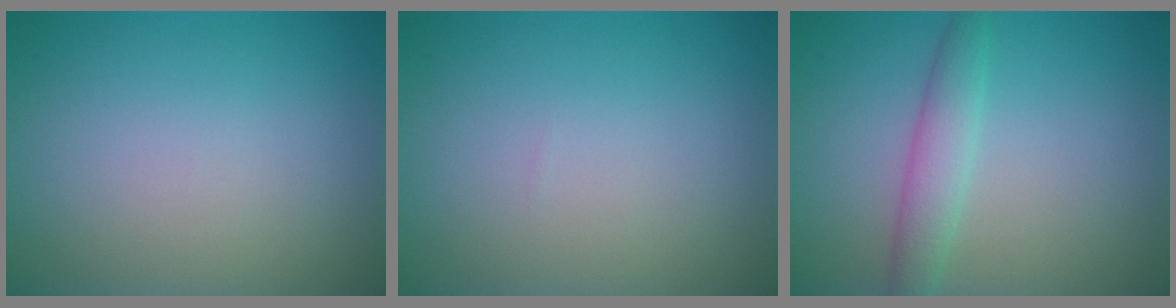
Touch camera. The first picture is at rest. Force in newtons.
{"total": 0.0}
{"total": 2.7, "press": 2.7, "slide": 0.2}